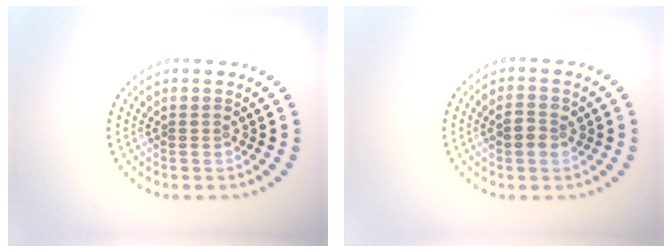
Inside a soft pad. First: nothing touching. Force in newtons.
{"total": 2.1, "press": 2.1, "slide": 0.3}